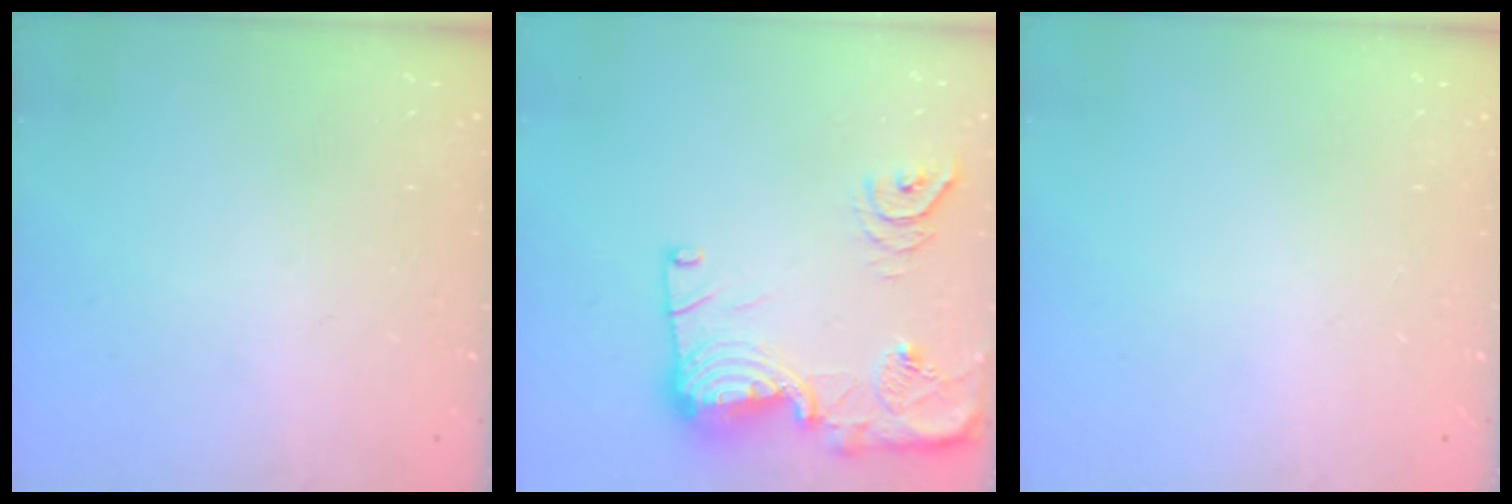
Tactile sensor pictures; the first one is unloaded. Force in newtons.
{"total": 21.3, "press": 21.2, "slide": 1.9}
{"total": 0.0}